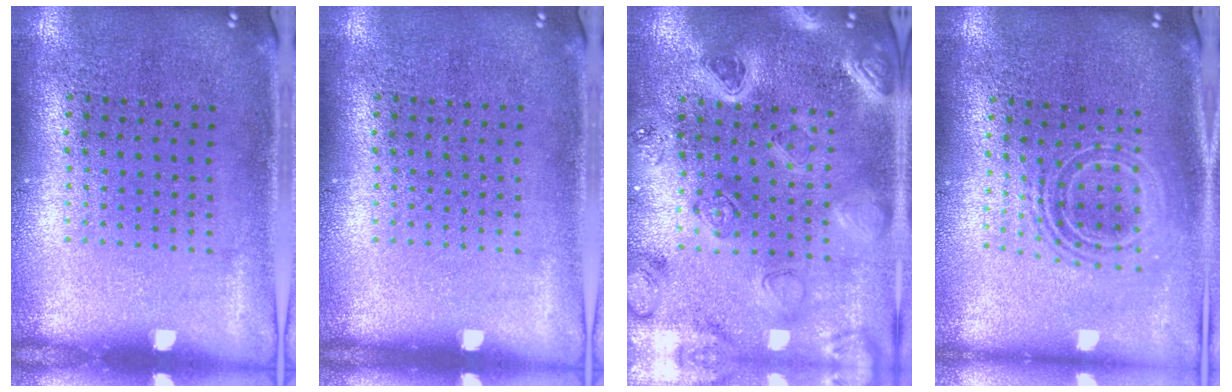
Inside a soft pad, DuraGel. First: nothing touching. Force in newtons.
{"total": 0.0}
{"total": 2.2, "press": 2.2, "slide": 0.3}
{"total": 1.8, "press": 1.4, "slide": 1.2}